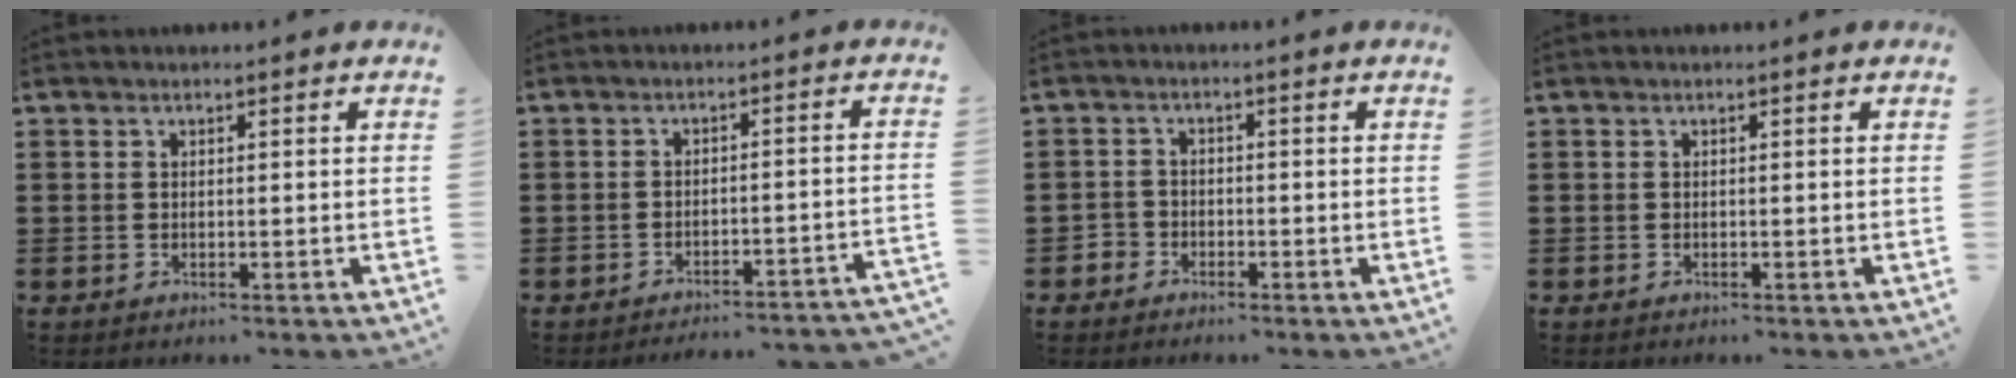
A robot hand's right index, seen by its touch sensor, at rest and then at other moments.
{"total": 3.1, "force": [-3.0, -0.4, 0.8], "torque": [-0.018, -0.004, -0.065]}
{"total": 2.0, "force": [-1.5, 1.4, 0.0], "torque": [-0.007, 0.003, -0.034]}
{"total": 0.0}